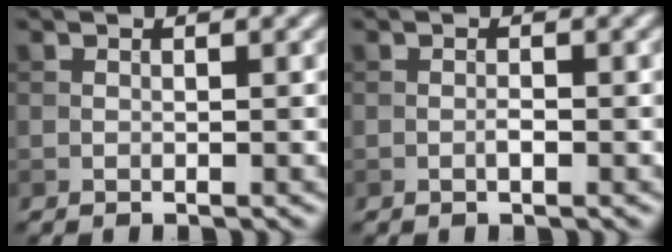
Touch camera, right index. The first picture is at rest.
{"total": 0.8, "force": [-0.3, 0.2, 0.7], "torque": [-0.014, 0.000, -0.006]}